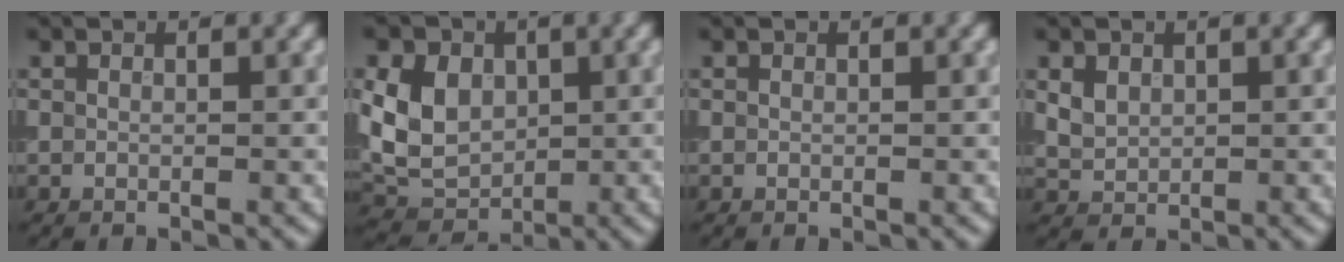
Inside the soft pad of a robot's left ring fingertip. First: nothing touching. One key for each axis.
{"total": 5.9, "fx": 0.8, "fy": 4.6, "fz": 3.7, "tx": -0.078, "ty": -0.001, "tz": 0.010}
{"total": 0.0}
{"total": 1.9, "fx": 0.7, "fy": 1.5, "fz": 1.0, "tx": -0.021, "ty": -0.001, "tz": 0.017}